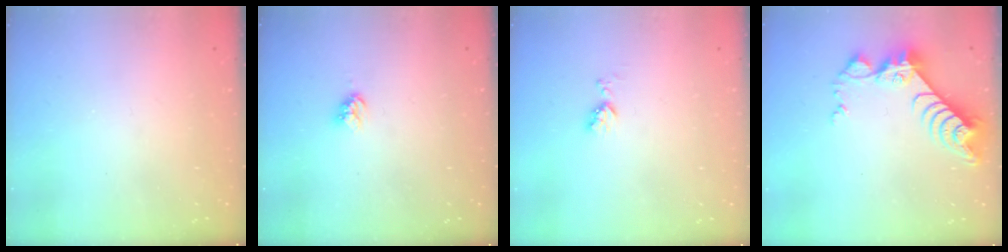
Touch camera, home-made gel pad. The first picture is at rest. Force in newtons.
{"total": 3.9, "press": 3.9, "slide": 0.4}
{"total": 3.7, "press": 3.7, "slide": 0.6}
{"total": 9.3, "press": 9.3, "slide": 0.7}